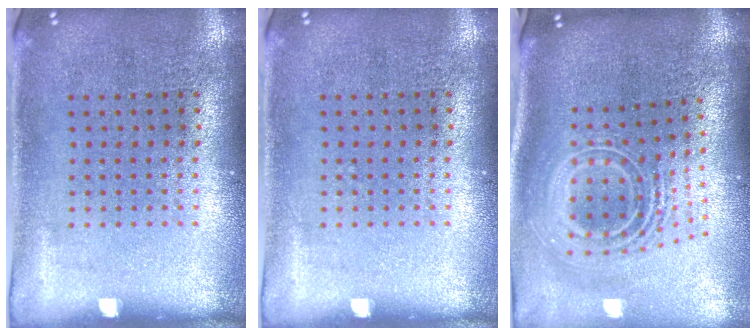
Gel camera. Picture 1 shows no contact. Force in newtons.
{"total": 0.0}
{"total": 2.7, "press": 1.8, "slide": 2.0}